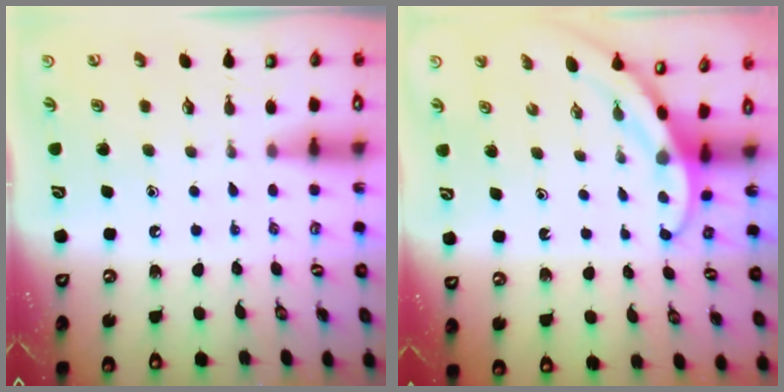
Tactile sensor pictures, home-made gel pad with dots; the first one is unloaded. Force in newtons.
{"total": 3.1, "press": 3.1, "slide": 0.1}